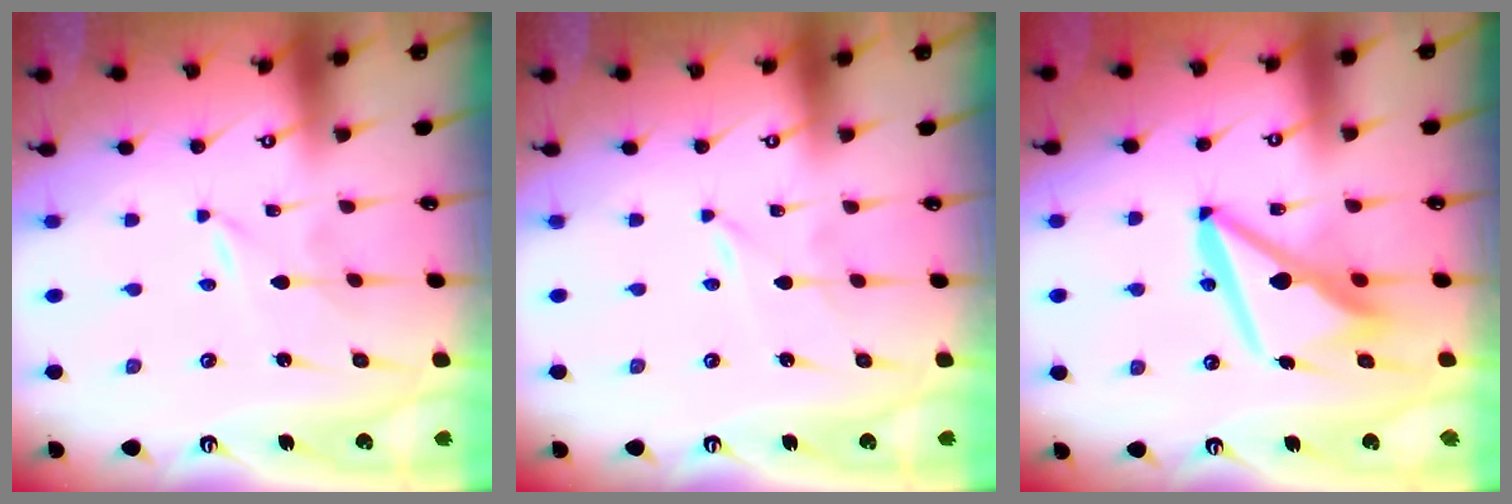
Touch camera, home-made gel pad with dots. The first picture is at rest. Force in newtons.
{"total": 0.0}
{"total": 12.2, "press": 12.1, "slide": 1.5}